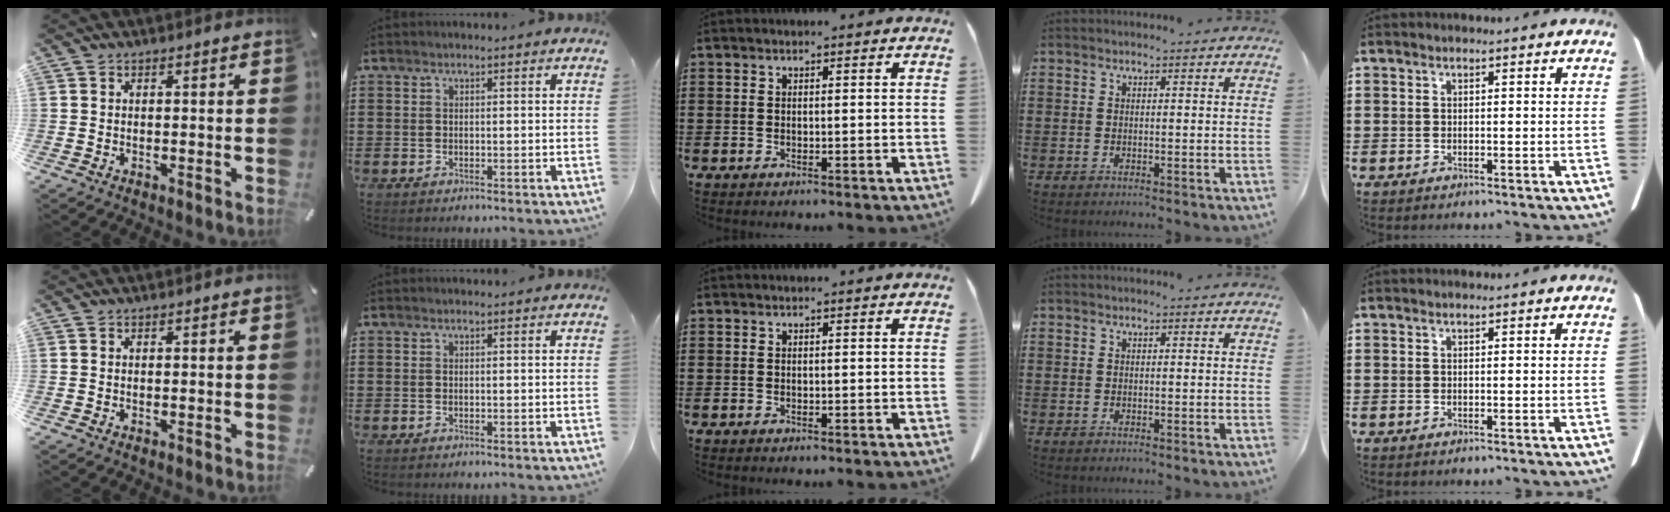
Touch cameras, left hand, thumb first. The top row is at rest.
{}